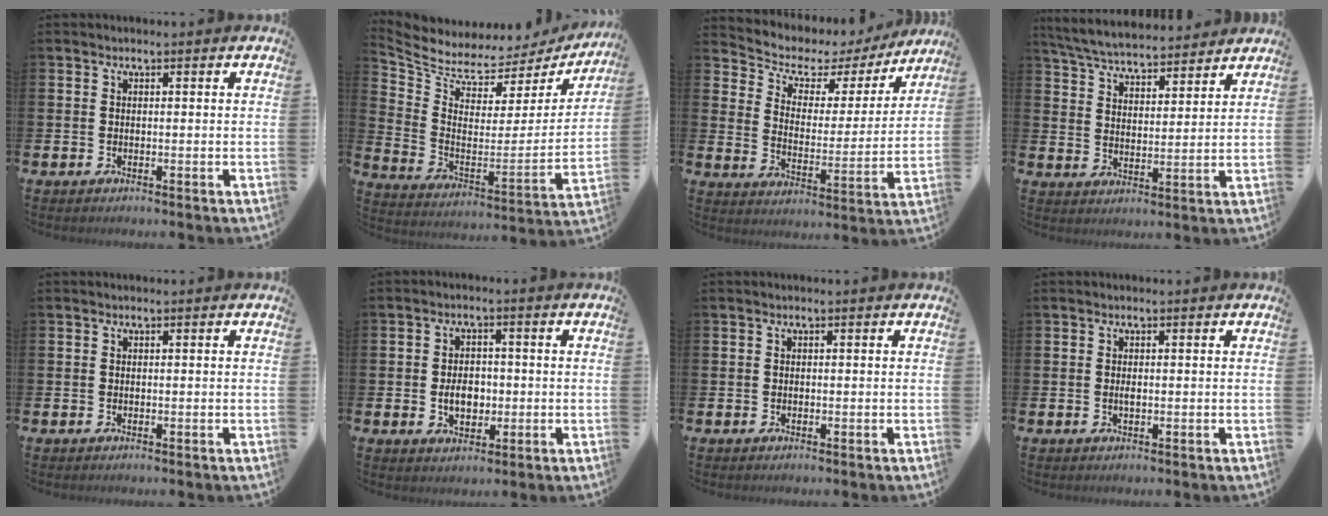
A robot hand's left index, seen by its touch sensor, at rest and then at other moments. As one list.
[{"total": 6.0, "force": [5.4, 2.4, 1.1], "torque": [-0.064, -0.051, 0.089]}, {"total": 6.1, "force": [4.8, 3.3, 1.8], "torque": [-0.065, -0.031, 0.076]}, {"total": 5.9, "force": [5.8, 0.8, 0.8], "torque": [-0.042, -0.039, 0.102]}, {"total": 0.0}, {"total": 4.1, "force": [-0.5, 3.0, 2.8], "torque": [-0.042, 0.003, -0.015]}, {"total": 0.0}, {"total": 0.7, "force": [0.0, 0.3, 0.7], "torque": [-0.014, 0.000, -0.001]}]